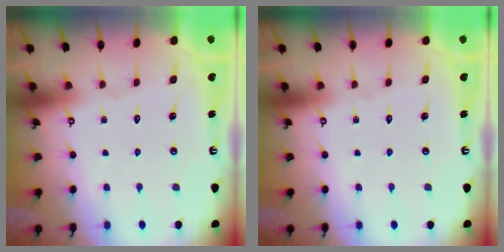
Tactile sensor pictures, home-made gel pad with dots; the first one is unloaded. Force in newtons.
{"total": 0.0}